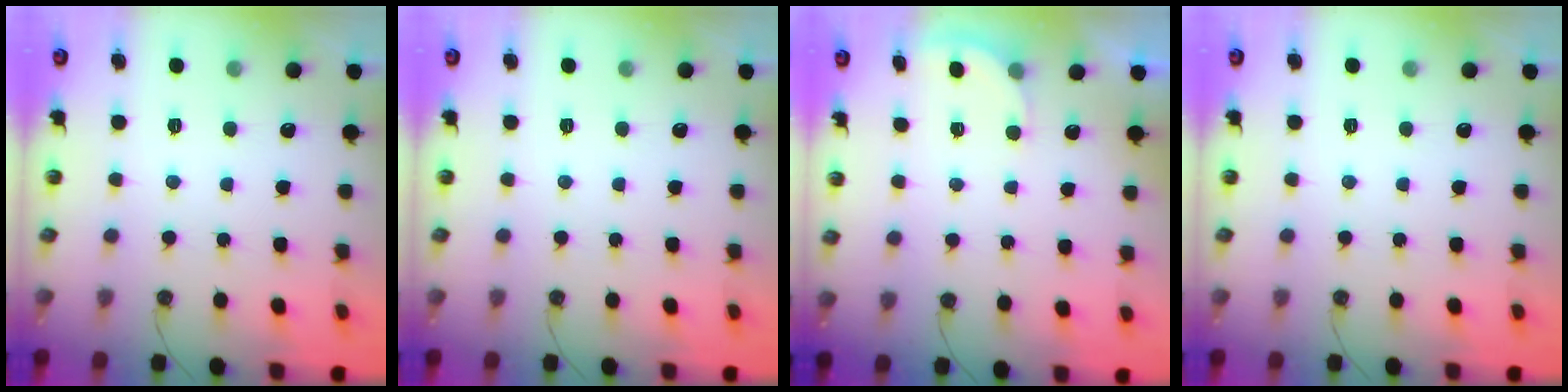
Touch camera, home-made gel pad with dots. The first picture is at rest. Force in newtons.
{"total": 0.0}
{"total": 2.5, "press": 2.4, "slide": 0.4}
{"total": 0.0}